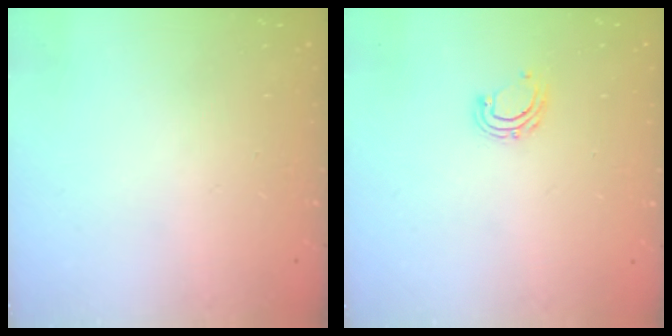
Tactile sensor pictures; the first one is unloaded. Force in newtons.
{"total": 6.0, "press": 5.8, "slide": 1.3}